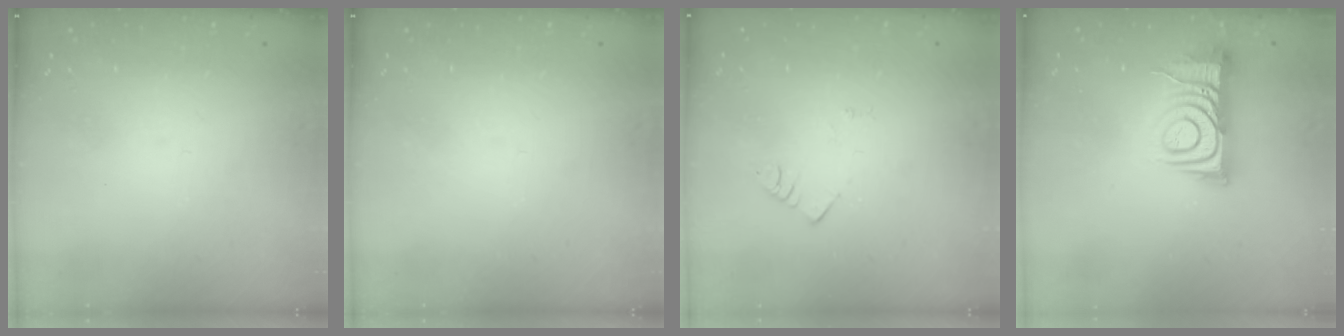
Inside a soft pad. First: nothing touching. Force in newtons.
{"total": 0.0}
{"total": 1.7, "press": 1.7, "slide": 0.3}
{"total": 11.5, "press": 11.4, "slide": 1.1}